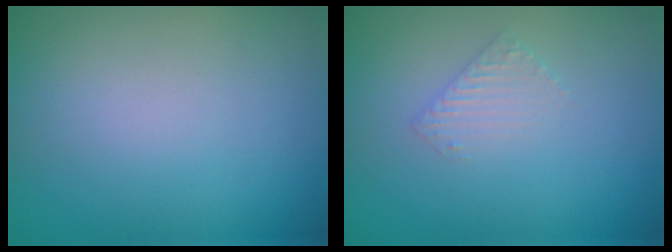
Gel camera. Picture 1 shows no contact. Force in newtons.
{"total": 1.3, "press": 1.3, "slide": 0.3}